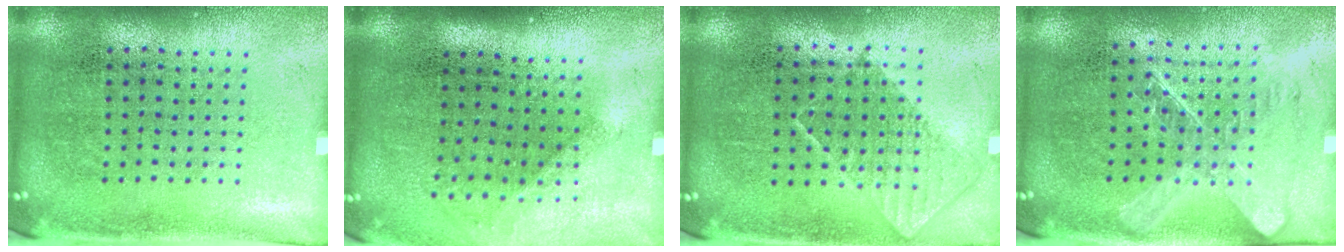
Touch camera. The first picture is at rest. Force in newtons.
{"total": 1.2, "press": 0.9, "slide": 0.8}
{"total": 0.8, "press": 0.8, "slide": 0.3}
{"total": 1.5, "press": 1.3, "slide": 0.7}